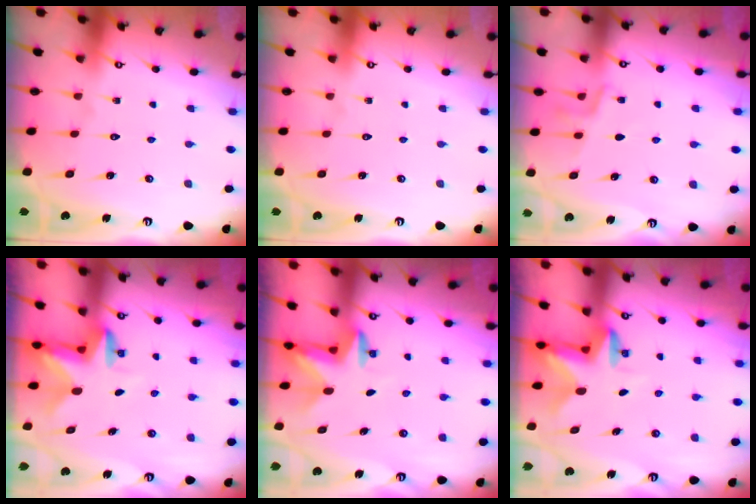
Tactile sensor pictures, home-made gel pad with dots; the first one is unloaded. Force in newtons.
{"total": 0.0}
{"total": 5.3, "press": 5.1, "slide": 1.3}
{"total": 2.7, "press": 2.7, "slide": 0.5}
{"total": 2.7, "press": 2.6, "slide": 0.6}
{"total": 2.5, "press": 2.5, "slide": 0.5}